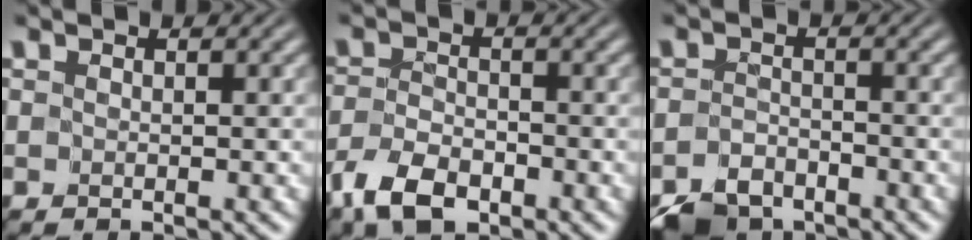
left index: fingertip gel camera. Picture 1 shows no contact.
{"total": 4.4, "force": [-3.1, 2.1, 2.3], "torque": [-0.046, -0.003, -0.065]}
{"total": 4.2, "force": [-3.5, 2.0, 1.1], "torque": [-0.018, -0.002, -0.067]}